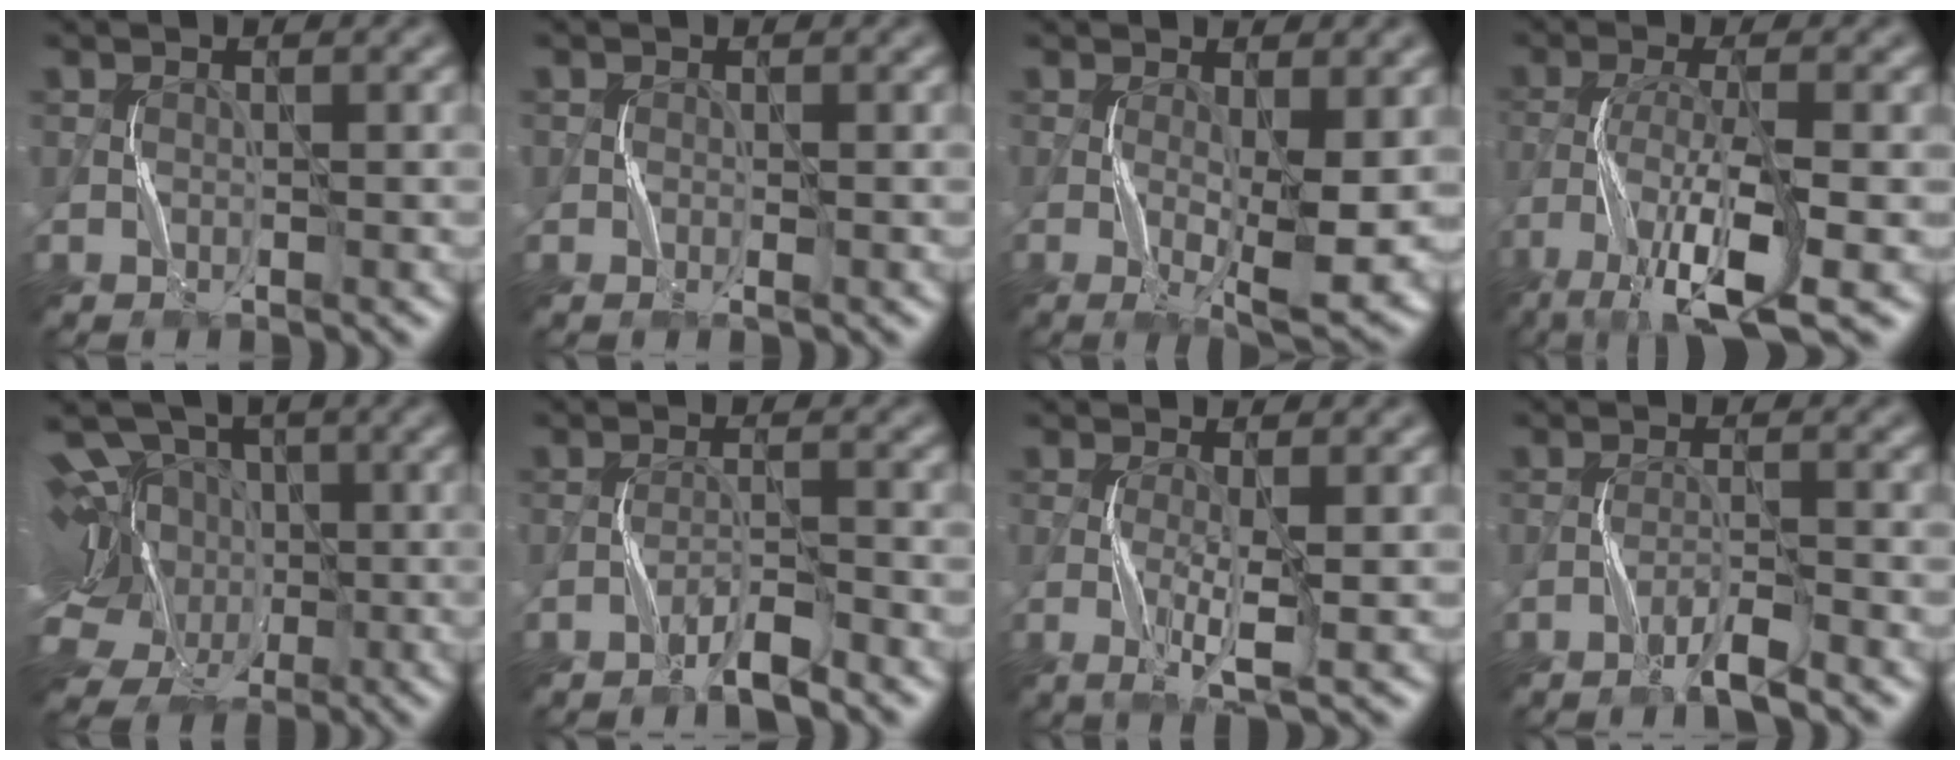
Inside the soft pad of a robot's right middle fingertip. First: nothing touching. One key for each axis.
{"total": 0.8, "fx": -0.2, "fy": 0.5, "fz": 0.6, "tx": -0.007, "ty": -0.001, "tz": -0.004}
{"total": 6.6, "fx": -0.8, "fy": 1.5, "fz": 6.4, "tx": -0.106, "ty": -0.015, "tz": -0.006}
{"total": 9.0, "fx": -4.8, "fy": 2.1, "fz": 7.3, "tx": -0.144, "ty": -0.007, "tz": -0.093}
{"total": 14.6, "fx": 1.2, "fy": 11.1, "fz": 9.4, "tx": -0.176, "ty": 0.040, "tz": -0.023}
{"total": 2.7, "fx": -2.1, "fy": 0.1, "fz": 1.6, "tx": -0.029, "ty": 0.007, "tz": -0.045}
{"total": 3.1, "fx": -0.5, "fy": 0.5, "fz": 3.1, "tx": -0.067, "ty": -0.010, "tz": -0.007}
{"total": 2.7, "fx": -2.0, "fy": 0.1, "fz": 1.9, "tx": -0.034, "ty": 0.007, "tz": -0.045}